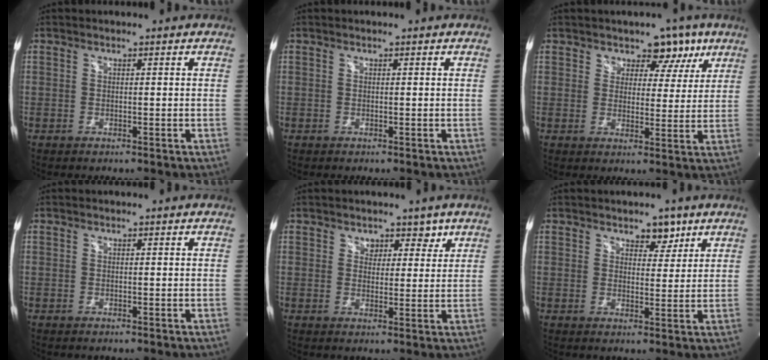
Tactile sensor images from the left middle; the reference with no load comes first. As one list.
[{"total": 0.0}, {"total": 6.1, "force": [3.9, 4.3, 2.0], "torque": [-0.003, 0.003, 0.049]}, {"total": 0.0}, {"total": 3.5, "force": [2.2, 2.5, 0.9], "torque": [0.001, 0.002, 0.033]}, {"total": 3.5, "force": [2.4, 2.0, 1.7], "torque": [-0.016, 0.000, 0.036]}]